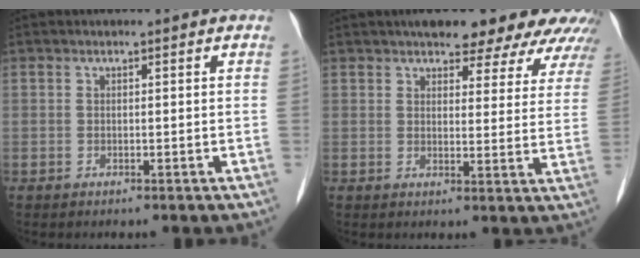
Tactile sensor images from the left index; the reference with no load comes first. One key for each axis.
{"total": 16.2, "fx": 13.7, "fy": 5.0, "fz": 7.1, "tx": -0.058, "ty": 0.011, "tz": 0.146}